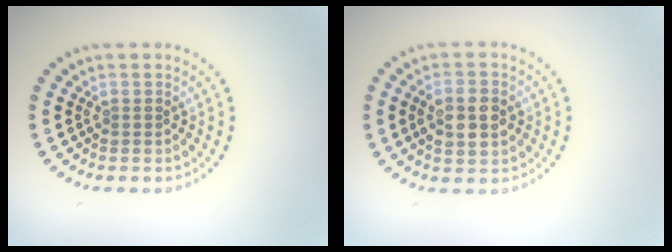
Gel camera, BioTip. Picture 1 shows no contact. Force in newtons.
{"total": 3.4, "press": 3.4, "slide": 0.2}